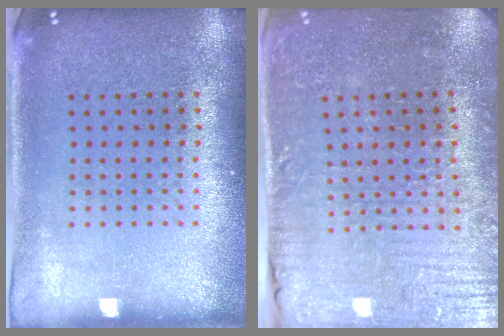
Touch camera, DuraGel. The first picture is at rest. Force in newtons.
{"total": 3.9, "press": 3.8, "slide": 0.5}